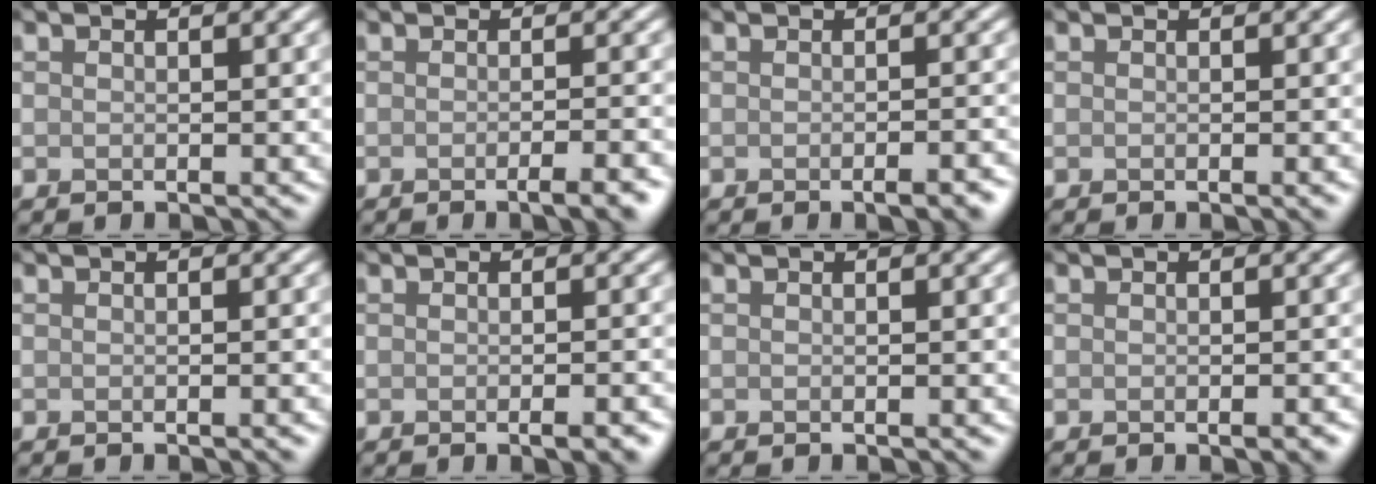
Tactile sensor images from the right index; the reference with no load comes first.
{"total": 3.3, "force": [-1.6, 0.9, 2.7], "torque": [-0.022, 0.004, -0.024]}
{"total": 2.4, "force": [-1.1, 0.6, 2.0], "torque": [-0.022, 0.000, -0.016]}
{"total": 0.8, "force": [-0.2, 0.2, 0.8], "torque": [-0.007, 0.000, -0.003]}
{"total": 1.0, "force": [-0.3, 0.3, 0.9], "torque": [-0.007, 0.001, -0.006]}
{"total": 2.1, "force": [-0.9, 0.5, 1.9], "torque": [-0.021, -0.001, -0.012]}
{"total": 0.0}
{"total": 1.2, "force": [-0.6, 0.3, 1.1], "torque": [-0.014, -0.002, -0.006]}